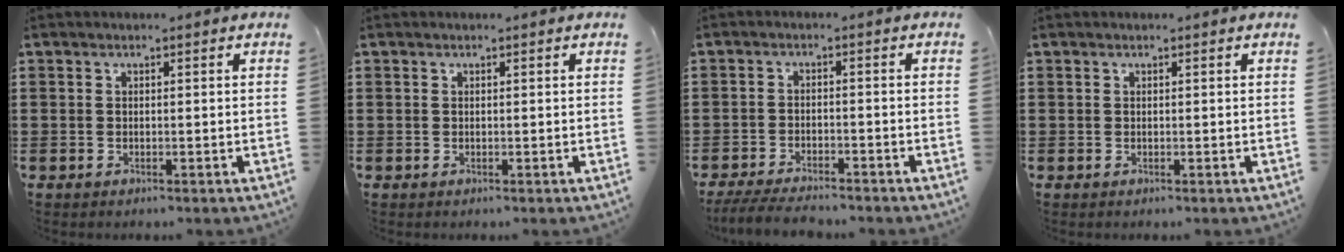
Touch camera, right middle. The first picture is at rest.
{"total": 0.0}
{"total": 4.1, "force": [-3.9, 0.4, 1.3], "torque": [-0.028, -0.006, -0.077]}
{"total": 0.0}